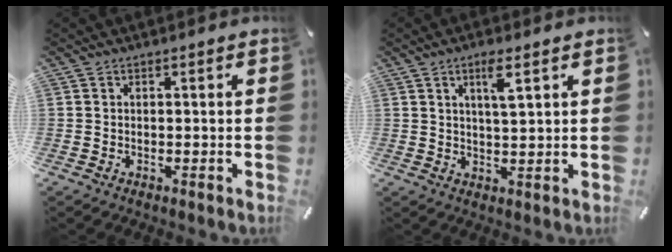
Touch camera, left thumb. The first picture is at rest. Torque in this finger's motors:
{"motor_torque": [0.28, -0.36, 0.07, 0.22, -0.03]}